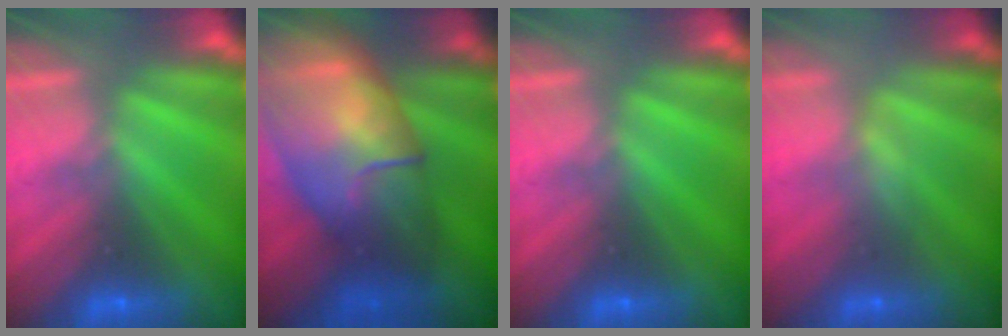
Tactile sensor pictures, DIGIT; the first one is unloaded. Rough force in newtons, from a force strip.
{"total": 7.4}
{"total": 0.0}
{"total": 2.1}